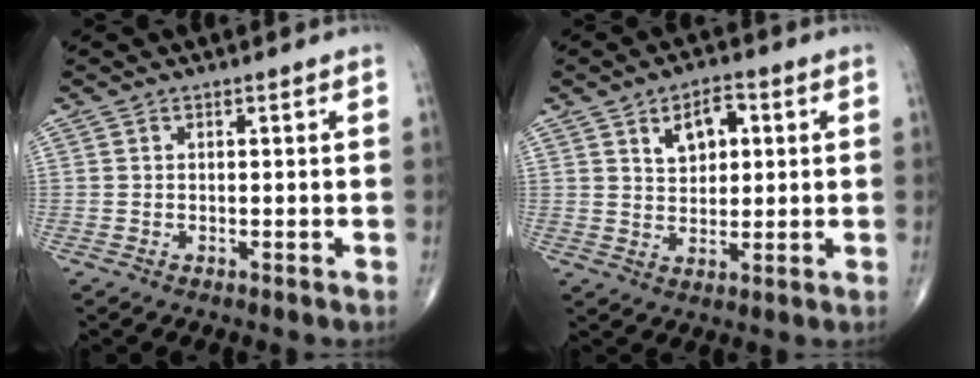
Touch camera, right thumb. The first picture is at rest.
{"total": 7.1, "force": [2.6, 4.3, 5.0], "torque": [-0.056, -0.005, 0.041]}